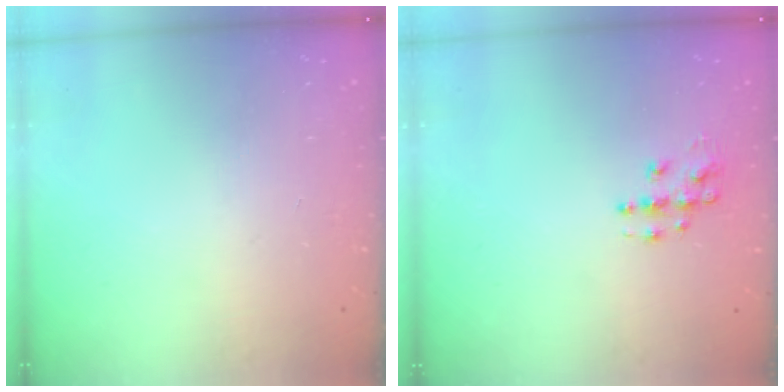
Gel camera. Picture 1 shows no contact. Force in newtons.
{"total": 5.9, "press": 5.9, "slide": 0.4}